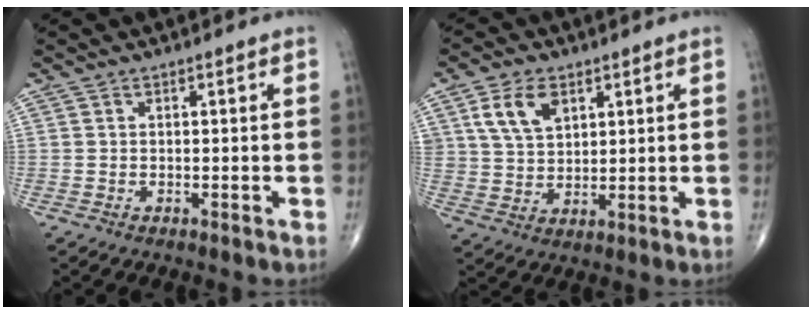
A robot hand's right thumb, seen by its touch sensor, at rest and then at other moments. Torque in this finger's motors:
{"motor_torque": [0.13, 0.13, 0.80, 0.74, 0.01]}